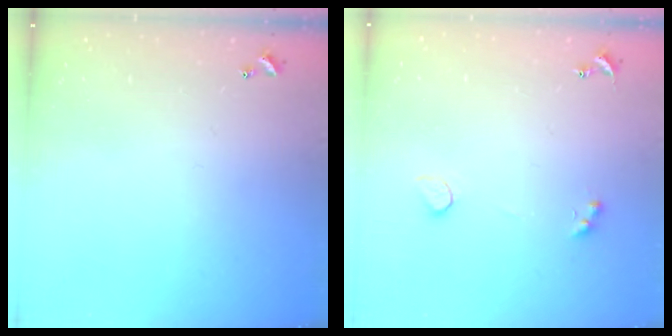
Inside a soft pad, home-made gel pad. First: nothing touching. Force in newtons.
{"total": 2.1, "press": 1.9, "slide": 1.0}